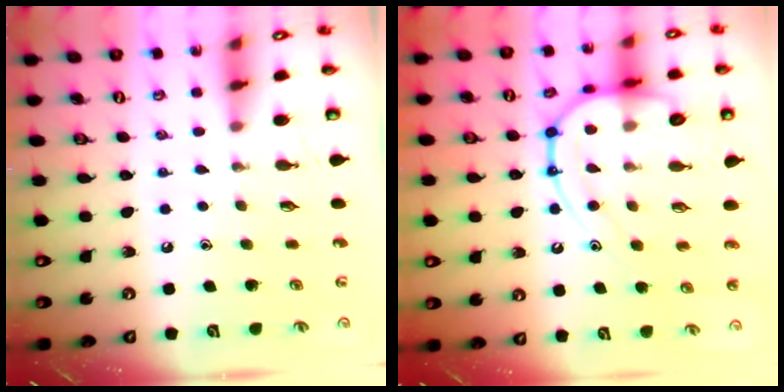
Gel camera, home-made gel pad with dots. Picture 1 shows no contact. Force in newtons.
{"total": 15.0, "press": 14.9, "slide": 1.0}